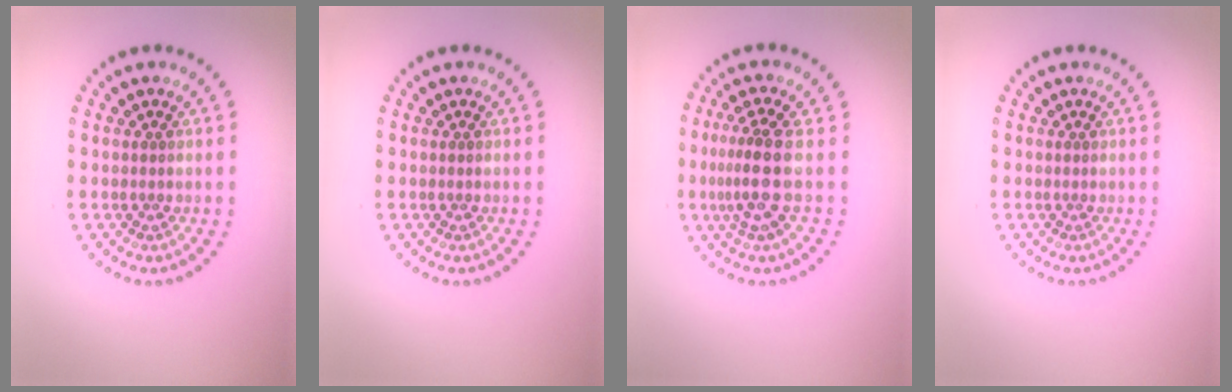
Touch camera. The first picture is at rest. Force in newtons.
{"total": 0.0}
{"total": 3.6, "press": 2.7, "slide": 2.4}
{"total": 0.0}